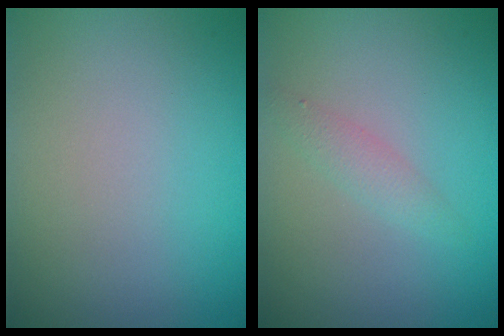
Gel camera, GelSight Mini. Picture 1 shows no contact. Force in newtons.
{"total": 1.5, "press": 1.5, "slide": 0.0}